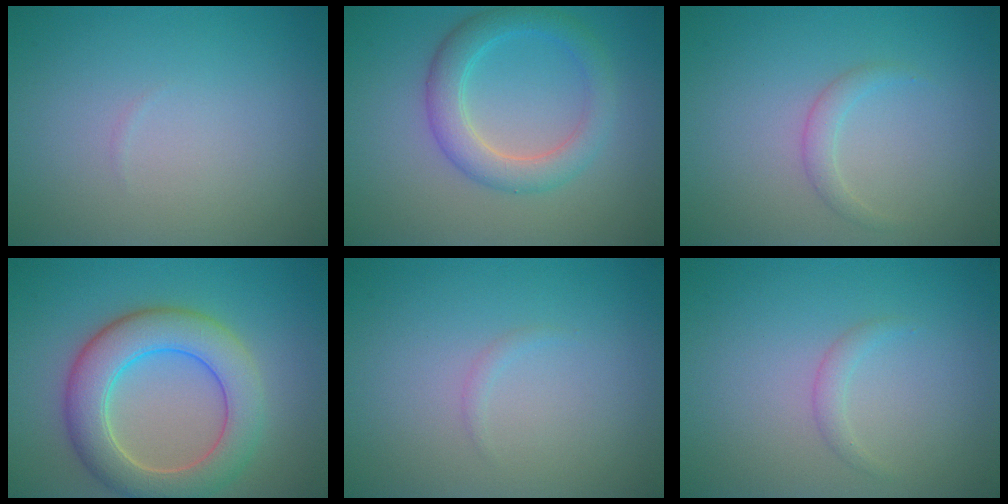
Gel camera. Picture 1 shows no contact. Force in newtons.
{"total": 4.0, "press": 4.0, "slide": 0.1}
{"total": 1.2, "press": 1.2, "slide": 0.1}
{"total": 7.1, "press": 7.1, "slide": 0.8}
{"total": 0.5, "press": 0.5, "slide": 0.1}
{"total": 1.0, "press": 1.0, "slide": 0.1}